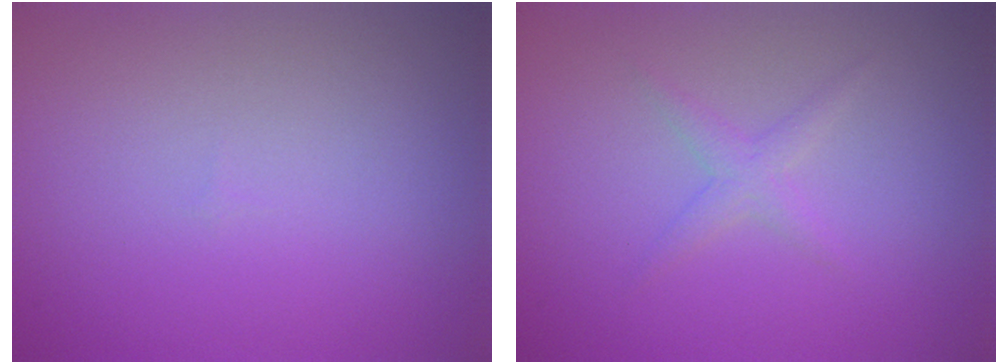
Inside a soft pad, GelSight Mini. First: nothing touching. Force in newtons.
{"total": 1.3, "press": 1.3, "slide": 0.1}